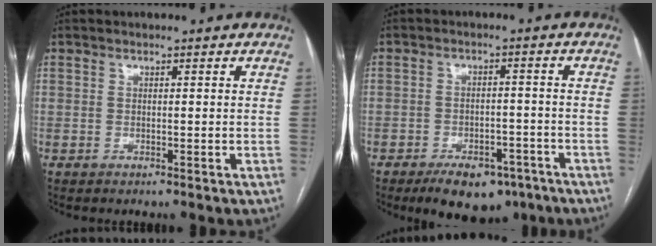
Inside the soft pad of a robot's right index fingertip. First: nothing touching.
{"total": 9.5, "force": [-6.7, 4.8, 4.8], "torque": [-0.060, 0.009, -0.097]}